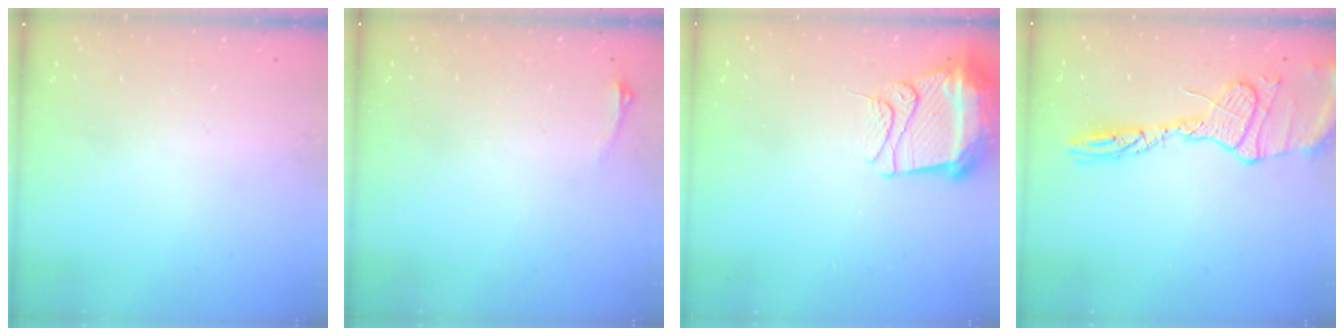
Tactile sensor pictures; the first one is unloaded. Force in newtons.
{"total": 2.9, "press": 2.6, "slide": 1.5}
{"total": 13.1, "press": 13.1, "slide": 1.4}
{"total": 14.8, "press": 14.8, "slide": 1.1}